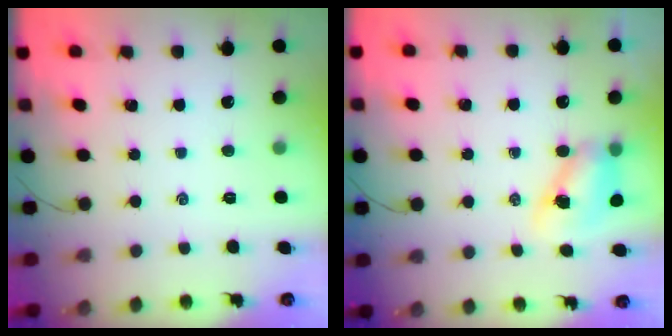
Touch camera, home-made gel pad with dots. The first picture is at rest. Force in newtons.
{"total": 8.6, "press": 8.4, "slide": 1.5}